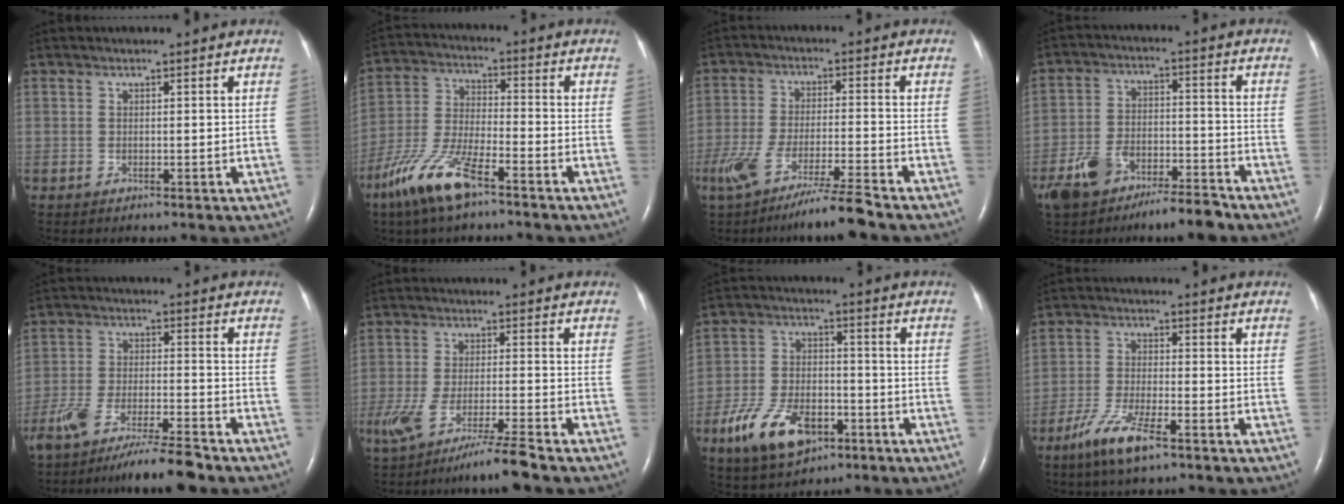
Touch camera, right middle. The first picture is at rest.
{"total": 11.3, "force": [-7.3, 2.5, 8.2], "torque": [-0.186, -0.014, -0.143]}
{"total": 10.2, "force": [-7.8, -0.7, 6.6], "torque": [-0.123, -0.031, -0.140]}
{"total": 10.5, "force": [-7.8, 3.5, 6.1], "torque": [-0.118, 0.007, -0.136]}
{"total": 11.7, "force": [-9.9, 0.4, 6.1], "torque": [-0.106, -0.020, -0.171]}
{"total": 9.2, "force": [-6.8, -0.7, 6.2], "torque": [-0.117, -0.025, -0.121]}
{"total": 12.0, "force": [-6.2, 6.2, 8.1], "torque": [-0.165, 0.001, -0.106]}
{"total": 7.7, "force": [-4.9, 1.3, 5.7], "torque": [-0.123, -0.014, -0.092]}